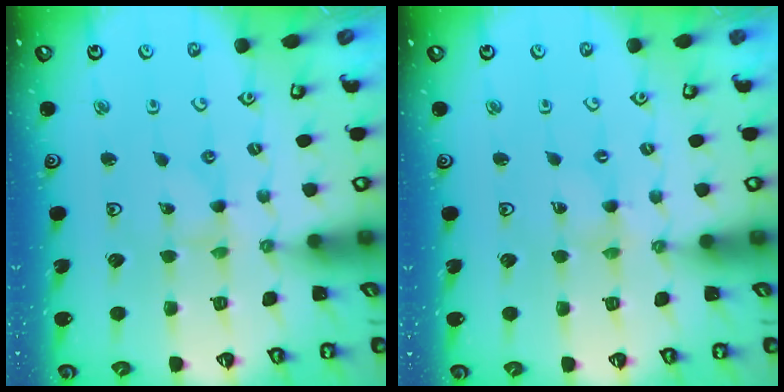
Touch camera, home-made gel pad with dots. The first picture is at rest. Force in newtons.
{"total": 0.0}